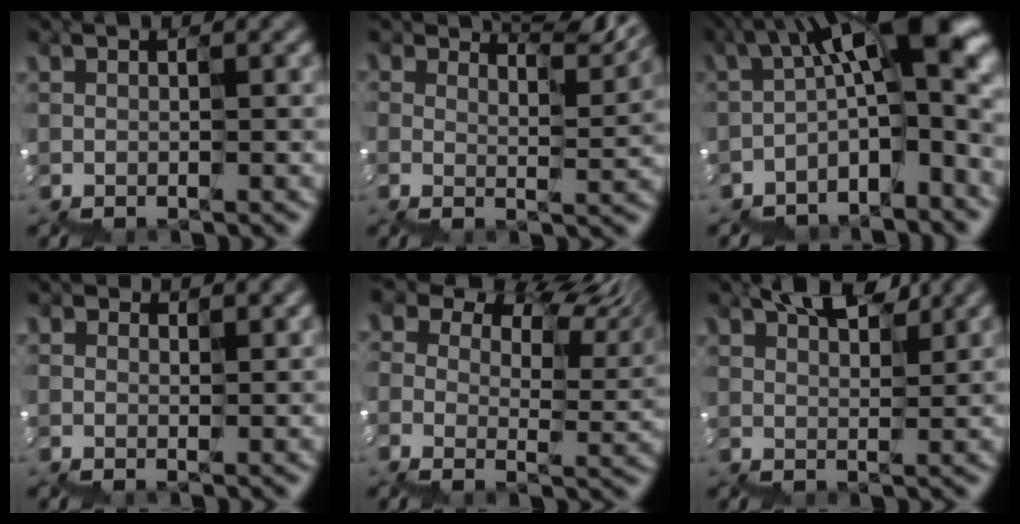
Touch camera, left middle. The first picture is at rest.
{"total": 4.1, "force": [3.8, 0.4, 1.6], "torque": [-0.019, 0.013, 0.055]}
{"total": 10.6, "force": [-1.3, 3.7, 9.9], "torque": [-0.174, 0.016, -0.022]}
{"total": 0.5, "force": [0.5, 0.3, 0.1], "torque": [0.005, 0.003, 0.010]}
{"total": 10.6, "force": [6.1, 6.2, 6.1], "torque": [-0.128, 0.003, 0.113]}
{"total": 3.4, "force": [3.1, 0.9, 1.1], "torque": [-0.031, 0.013, 0.048]}